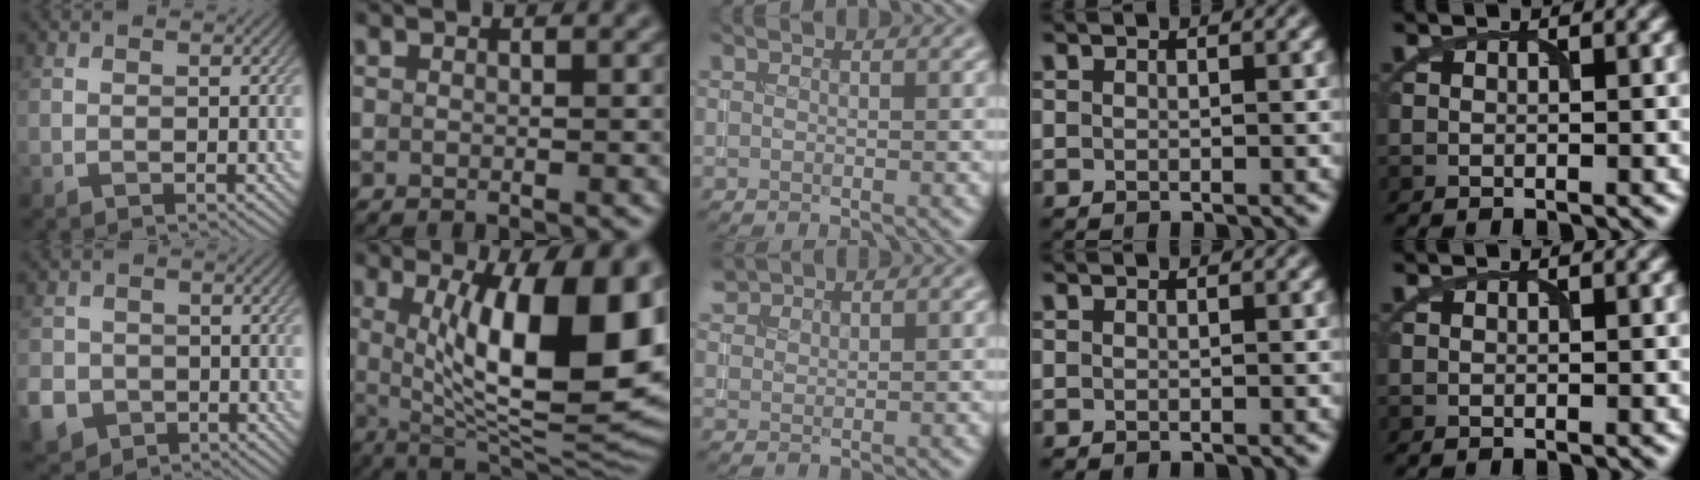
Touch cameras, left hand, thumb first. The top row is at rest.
{"thumb": {"total": 5.9, "force": [-2.5, 5.0, 1.9], "torque": [-0.055, -0.020, -0.057]}, "index": {"total": 15.6, "force": [2.9, 5.3, 14.4], "torque": [-0.175, 0.002, 0.041]}, "middle": {"total": 2.0, "force": [1.9, 0.4, 0.3], "torque": [-0.007, 0.007, 0.044]}}